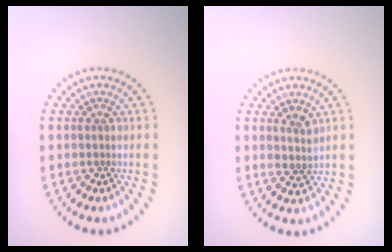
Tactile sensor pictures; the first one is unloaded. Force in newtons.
{"total": 1.5, "press": 1.3, "slide": 0.8}